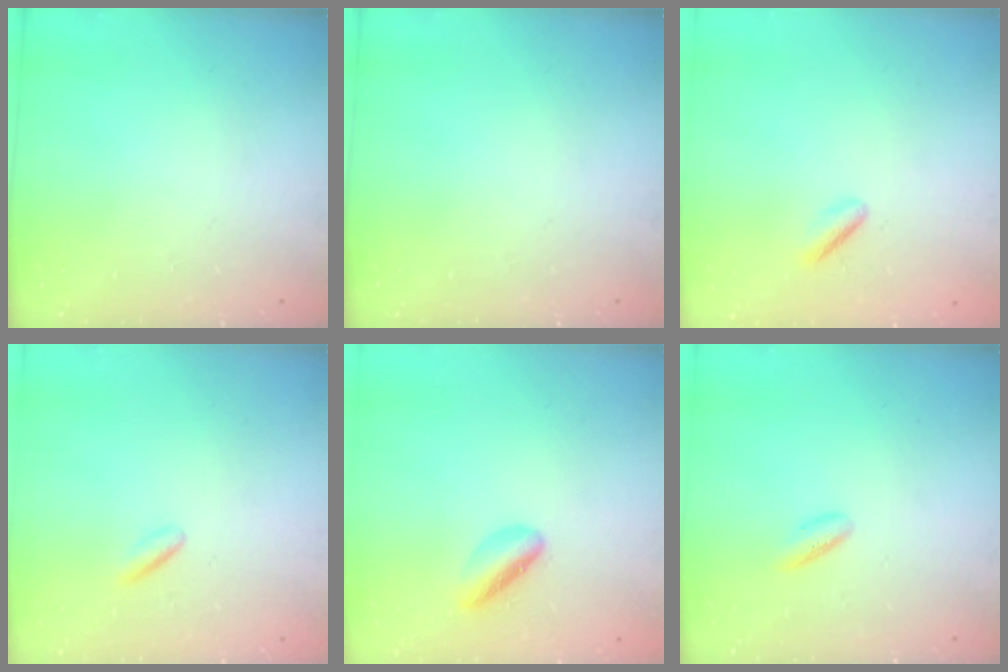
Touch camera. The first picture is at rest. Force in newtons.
{"total": 0.0}
{"total": 1.5, "press": 1.2, "slide": 0.8}
{"total": 0.8, "press": 0.7, "slide": 0.4}
{"total": 5.6, "press": 5.3, "slide": 1.9}
{"total": 3.0, "press": 2.8, "slide": 0.9}